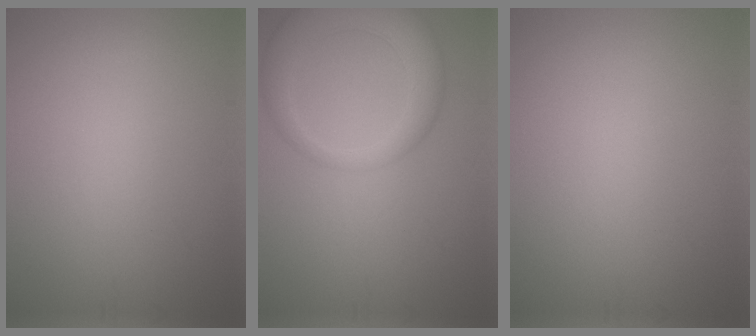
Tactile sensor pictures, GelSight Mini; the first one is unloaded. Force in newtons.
{"total": 5.5, "press": 5.5, "slide": 0.3}
{"total": 0.0}